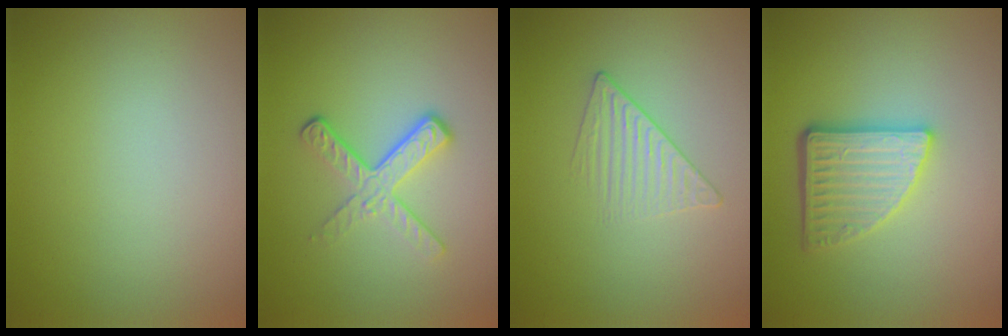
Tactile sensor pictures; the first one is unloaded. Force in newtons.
{"total": 3.6, "press": 2.2, "slide": 2.8}
{"total": 1.6, "press": 1.0, "slide": 1.2}
{"total": 4.6, "press": 3.5, "slide": 2.9}